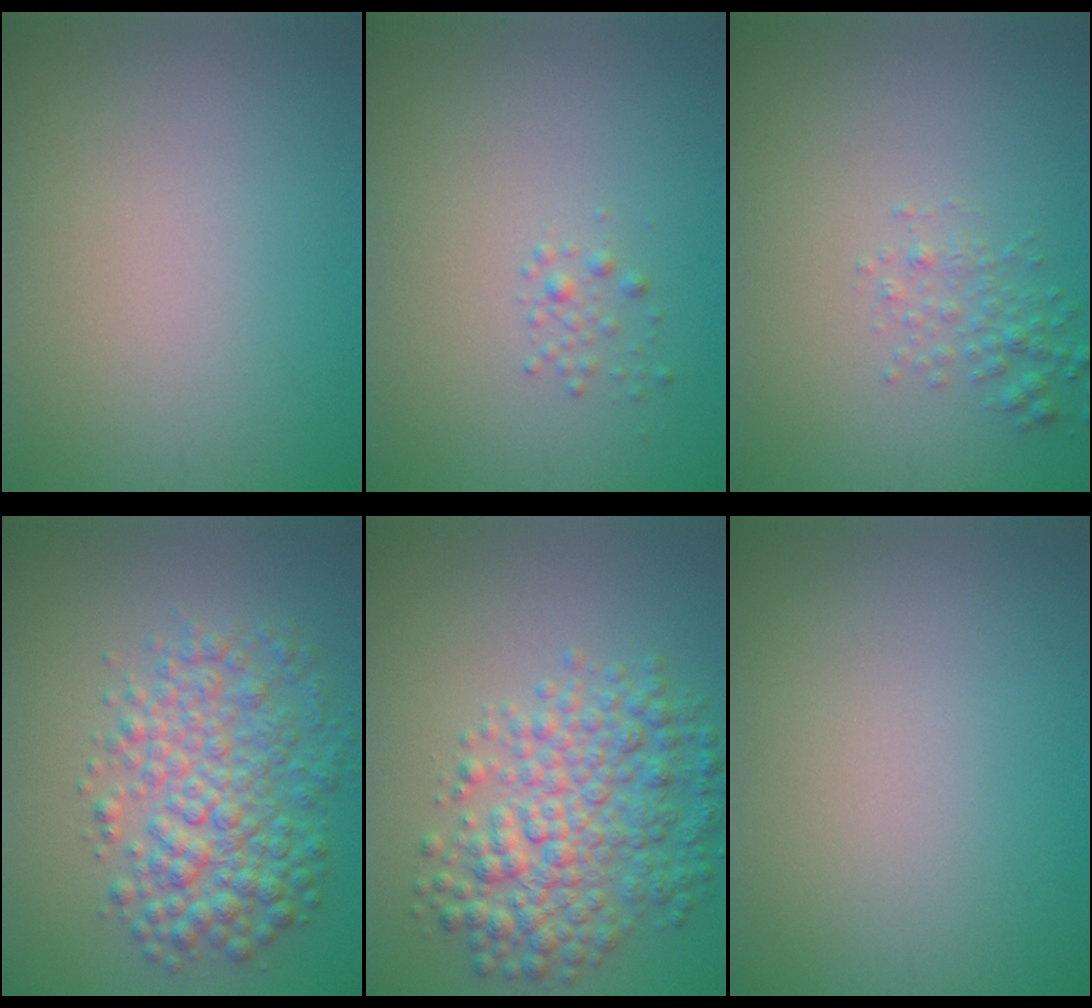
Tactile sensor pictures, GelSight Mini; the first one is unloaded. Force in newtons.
{"total": 0.9, "press": 0.9, "slide": 0.1}
{"total": 1.6, "press": 1.6, "slide": 0.1}
{"total": 6.1, "press": 6.0, "slide": 0.1}
{"total": 6.5, "press": 6.5, "slide": 0.1}
{"total": 0.0}